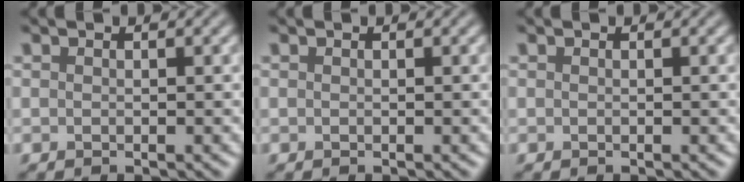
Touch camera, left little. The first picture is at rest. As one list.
[{"total": 0.0}, {"total": 0.0}]